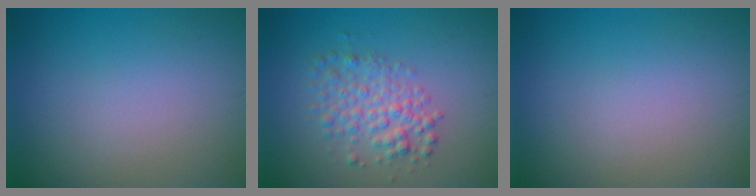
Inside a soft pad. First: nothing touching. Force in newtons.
{"total": 3.2, "press": 3.2, "slide": 0.1}
{"total": 0.0}